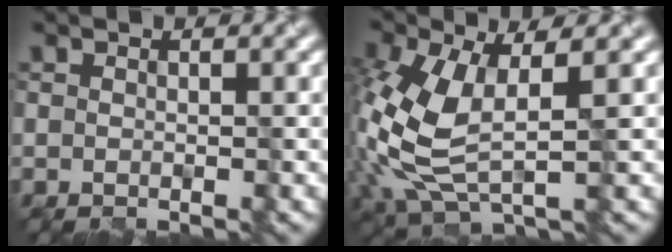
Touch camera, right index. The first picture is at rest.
{"total": 7.7, "force": [0.1, 3.7, 6.8], "torque": [-0.175, -0.002, 0.003]}